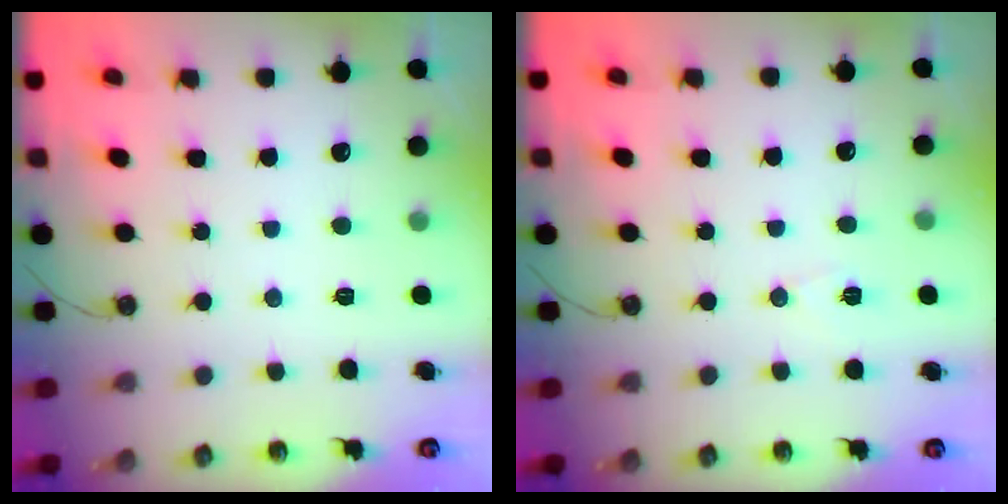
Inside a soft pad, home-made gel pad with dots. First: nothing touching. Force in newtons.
{"total": 5.2, "press": 4.5, "slide": 2.7}